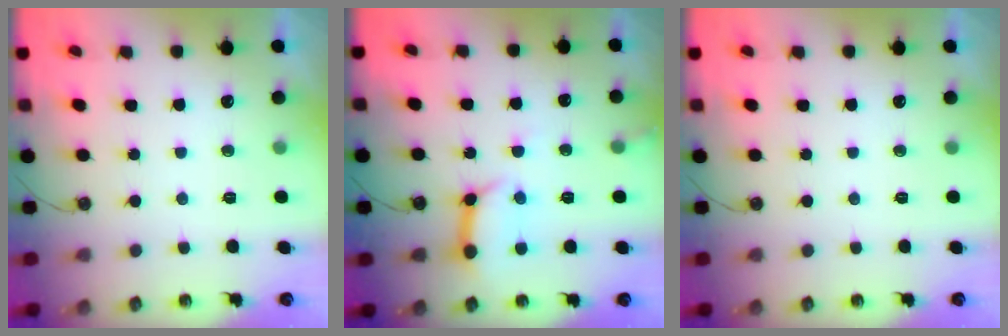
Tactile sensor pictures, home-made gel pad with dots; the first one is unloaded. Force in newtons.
{"total": 12.3, "press": 12.3, "slide": 1.3}
{"total": 0.0}